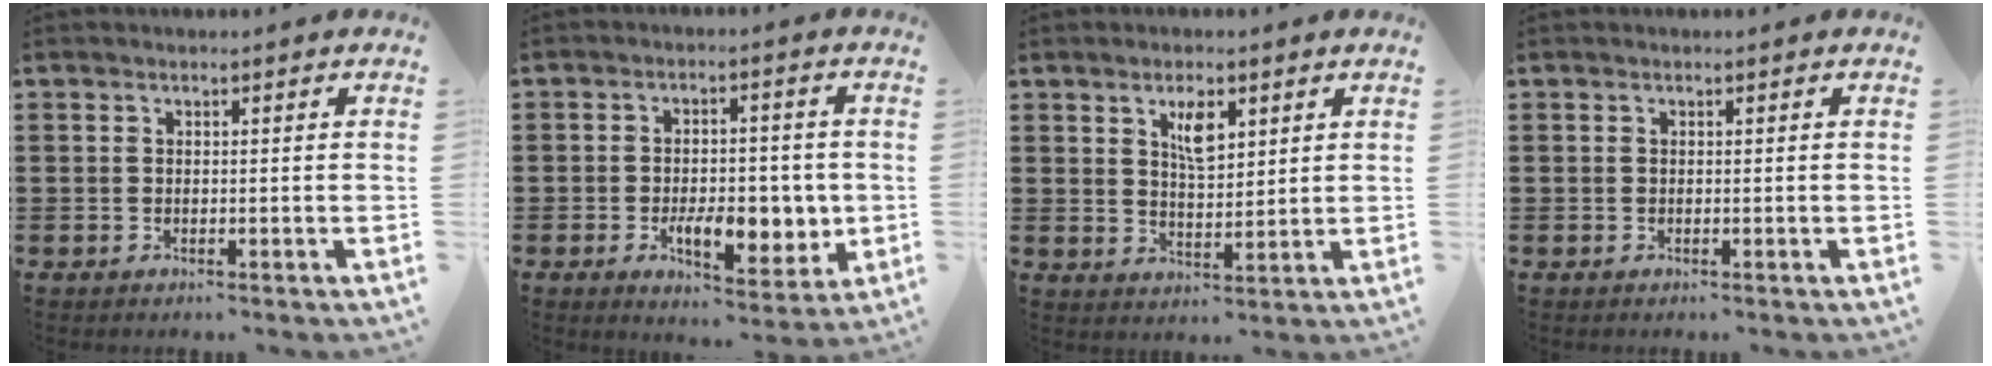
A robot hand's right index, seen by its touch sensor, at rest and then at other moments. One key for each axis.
{"total": 8.4, "fx": -1.8, "fy": 4.8, "fz": 6.7, "tx": -0.095, "ty": 0.001, "tz": -0.029}
{"total": 4.4, "fx": 2.4, "fy": 1.7, "fz": 3.4, "tx": -0.057, "ty": -0.001, "tz": 0.037}
{"total": 0.0}